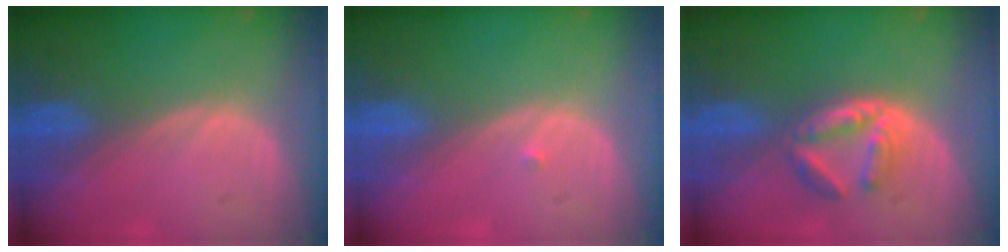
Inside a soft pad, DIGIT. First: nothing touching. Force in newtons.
{"total": 0.5, "press": 0.4, "slide": 0.3}
{"total": 5.3, "press": 5.0, "slide": 2.0}